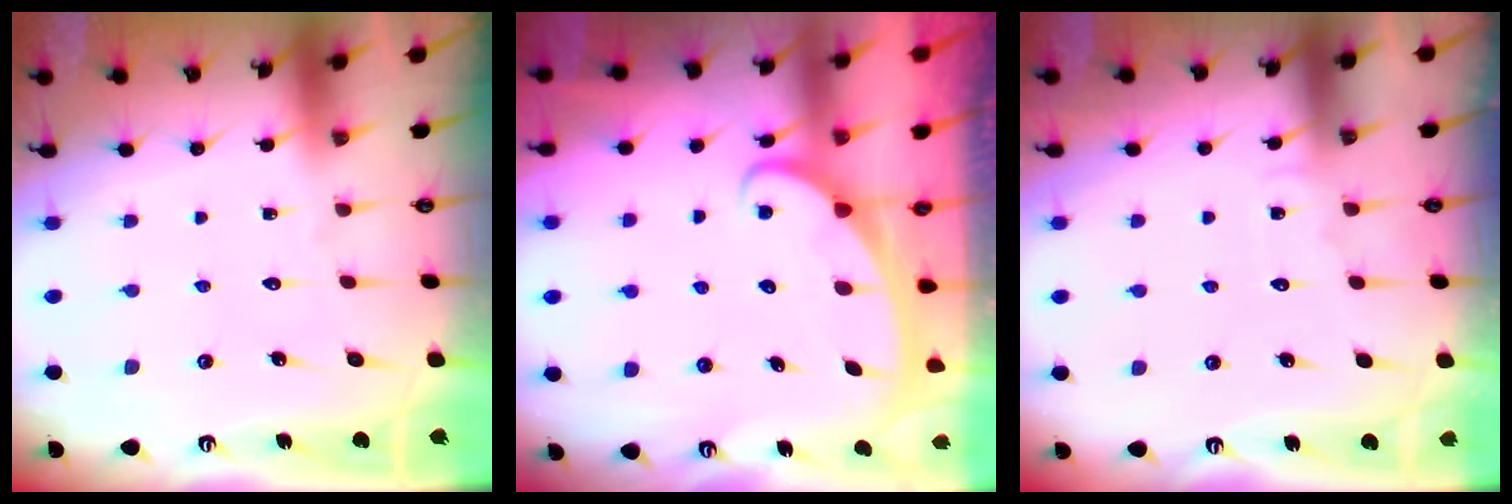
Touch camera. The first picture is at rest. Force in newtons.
{"total": 2.3, "press": 2.3, "slide": 0.4}
{"total": 3.8, "press": 3.8, "slide": 0.3}